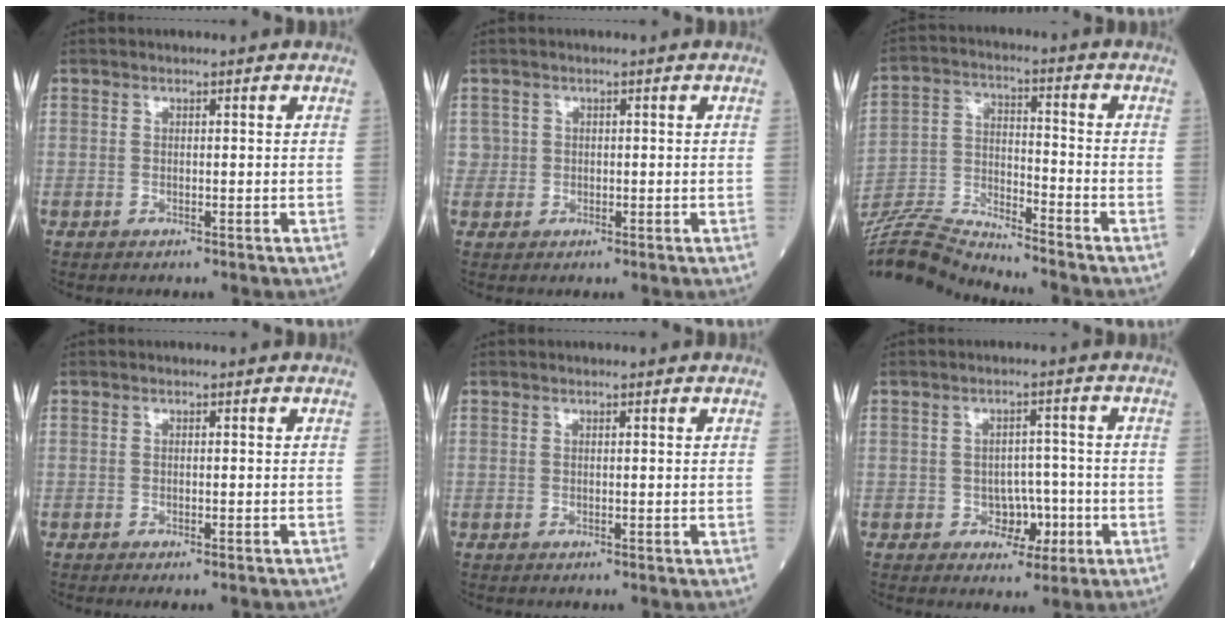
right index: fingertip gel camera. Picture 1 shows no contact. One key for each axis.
{"total": 1.2, "fx": 0.1, "fy": 1.1, "fz": -0.1, "tx": 0.013, "ty": 0.005, "tz": -0.002}
{"total": 12.1, "fx": -12.1, "fy": -0.5, "fz": 1.3, "tx": -0.034, "ty": 0.021, "tz": -0.231}
{"total": 2.8, "fx": -2.5, "fy": 0.1, "fz": 1.3, "tx": -0.011, "ty": -0.003, "tz": -0.034}
{"total": 0.0}
{"total": 4.1, "fx": -1.6, "fy": 2.8, "fz": 2.6, "tx": -0.028, "ty": 0.011, "tz": -0.019}